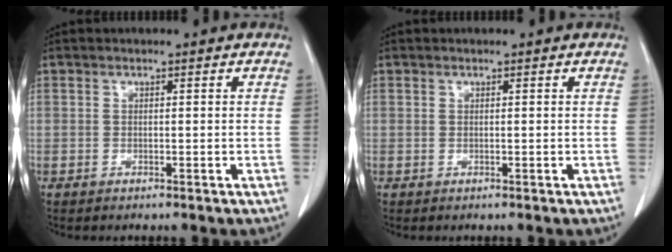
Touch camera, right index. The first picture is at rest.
{"total": 0.0}